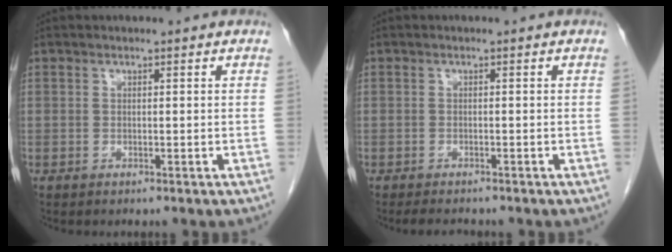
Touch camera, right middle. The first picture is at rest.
{"total": 2.8, "force": [-2.5, 0.6, 1.1], "torque": [-0.019, -0.009, -0.035]}